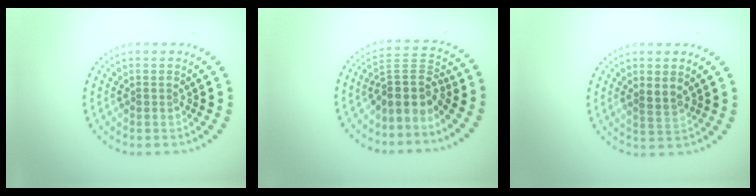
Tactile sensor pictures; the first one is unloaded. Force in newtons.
{"total": 3.8, "press": 2.9, "slide": 2.5}
{"total": 1.7, "press": 1.5, "slide": 0.7}